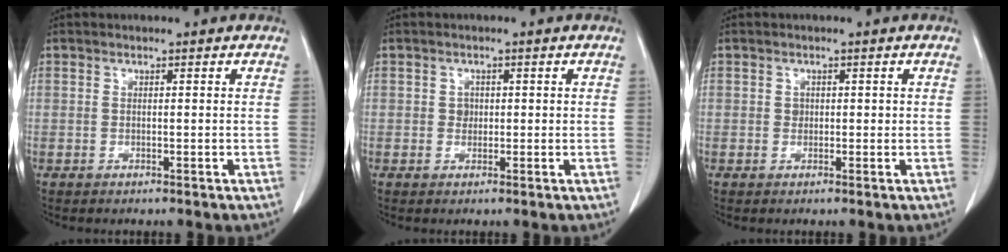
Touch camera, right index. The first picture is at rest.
{"total": 1.5, "force": [0.2, 1.4, 0.6], "torque": [-0.007, 0.002, 0.004]}
{"total": 1.2, "force": [0.2, 1.1, 0.5], "torque": [-0.005, 0.002, 0.003]}